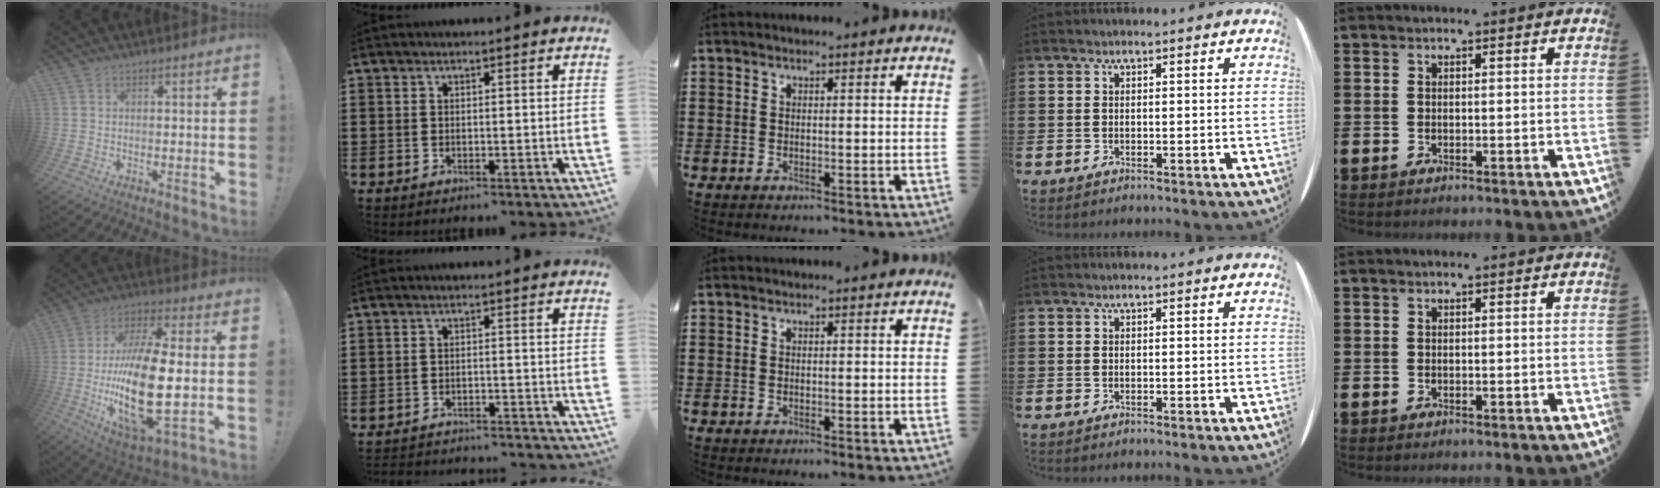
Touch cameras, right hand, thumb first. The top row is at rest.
{"thumb": {"total": 23.7, "force": [-2.5, 8.3, 22.1], "torque": [-0.442, -0.007, -0.040]}, "index": {"total": 2.5, "force": [-2.5, 0.1, -0.1], "torque": [-0.006, 0.000, -0.054]}}